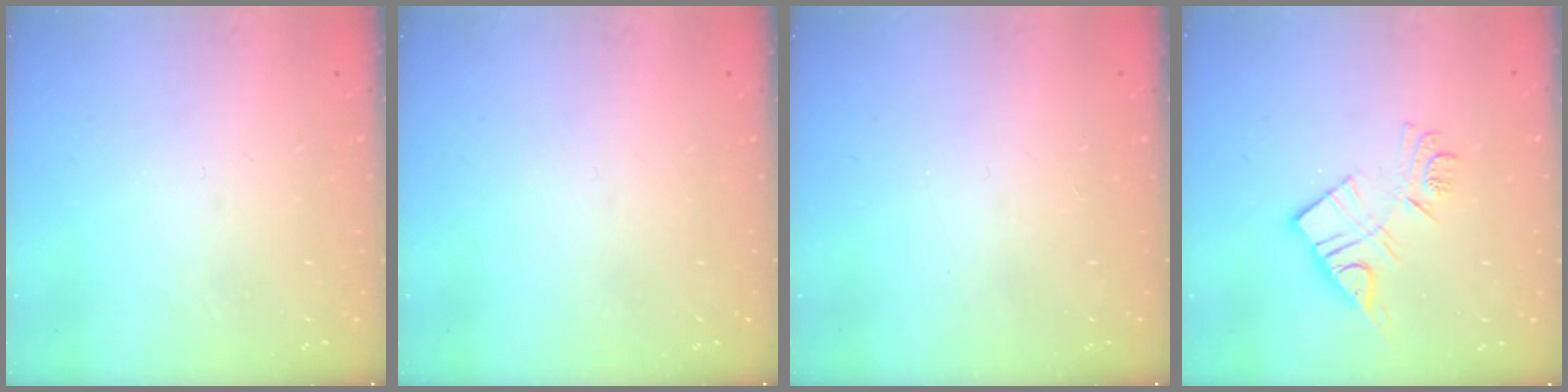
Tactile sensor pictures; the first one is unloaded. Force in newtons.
{"total": 0.0}
{"total": 2.8, "press": 2.8, "slide": 0.4}
{"total": 10.8, "press": 10.7, "slide": 0.9}